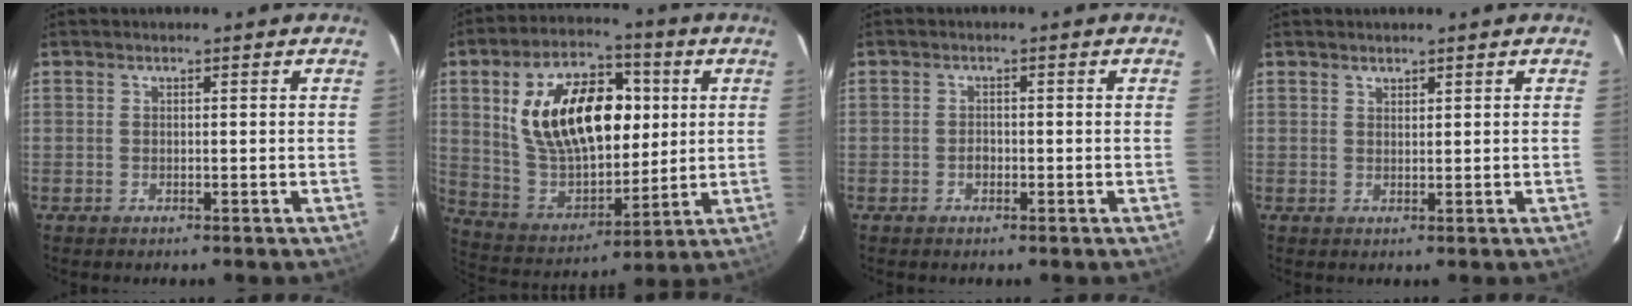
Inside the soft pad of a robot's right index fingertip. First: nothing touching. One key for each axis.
{"total": 22.3, "fx": 5.0, "fy": 12.8, "fz": 17.5, "tx": -0.322, "ty": 0.022, "tz": 0.104}
{"total": 1.2, "fx": -0.6, "fy": 1.0, "fz": 0.4, "tx": -0.007, "ty": 0.003, "tz": -0.009}
{"total": 1.1, "fx": 0.9, "fy": 0.5, "fz": 0.2, "tx": -0.004, "ty": 0.002, "tz": 0.017}